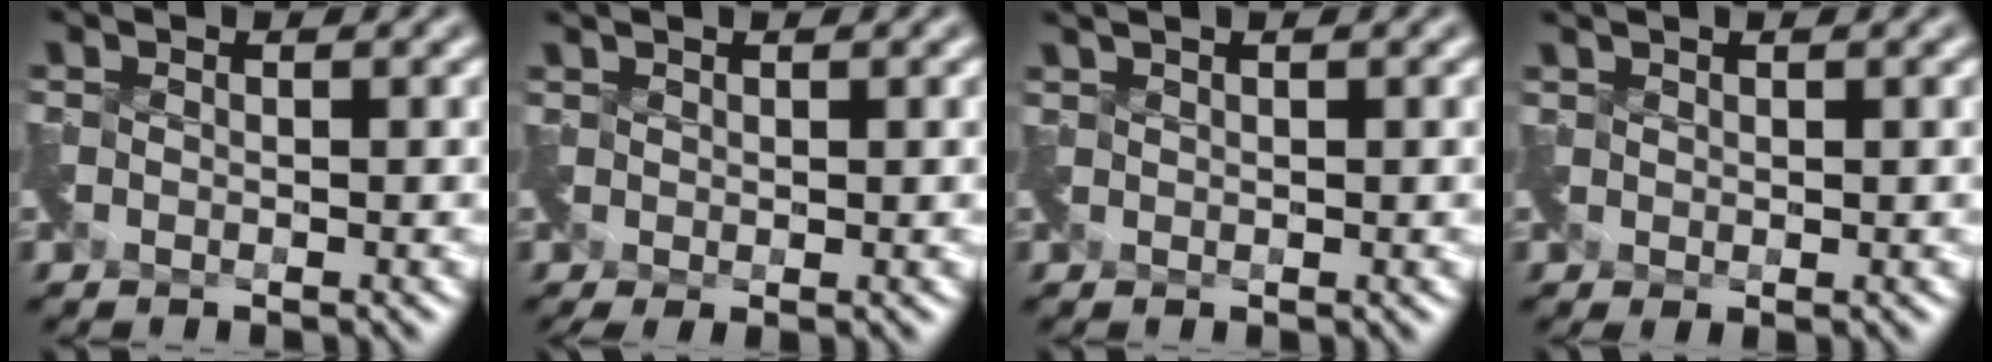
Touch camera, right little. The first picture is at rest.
{"total": 2.1, "force": [0.8, 0.5, 1.9], "torque": [-0.044, 0.005, 0.016]}
{"total": 1.4, "force": [1.0, 0.2, 0.9], "torque": [-0.016, 0.009, 0.019]}
{"total": 1.4, "force": [1.1, 0.2, 0.9], "torque": [-0.019, 0.007, 0.022]}